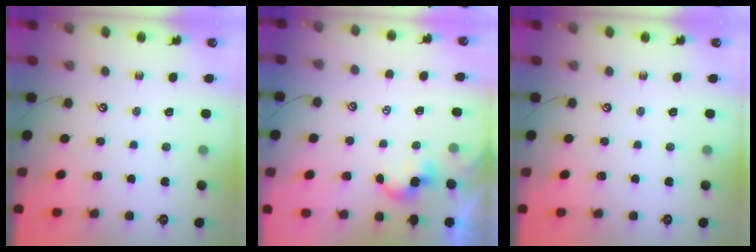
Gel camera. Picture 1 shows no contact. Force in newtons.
{"total": 2.9, "press": 2.9, "slide": 0.2}
{"total": 0.0}